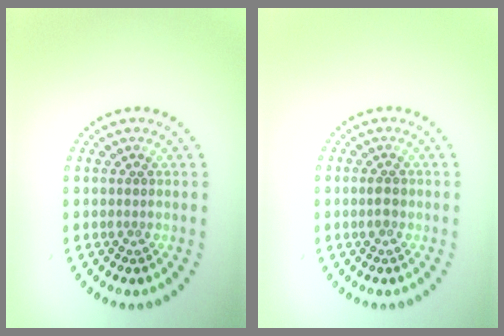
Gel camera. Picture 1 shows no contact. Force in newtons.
{"total": 1.2, "press": 1.2, "slide": 0.1}